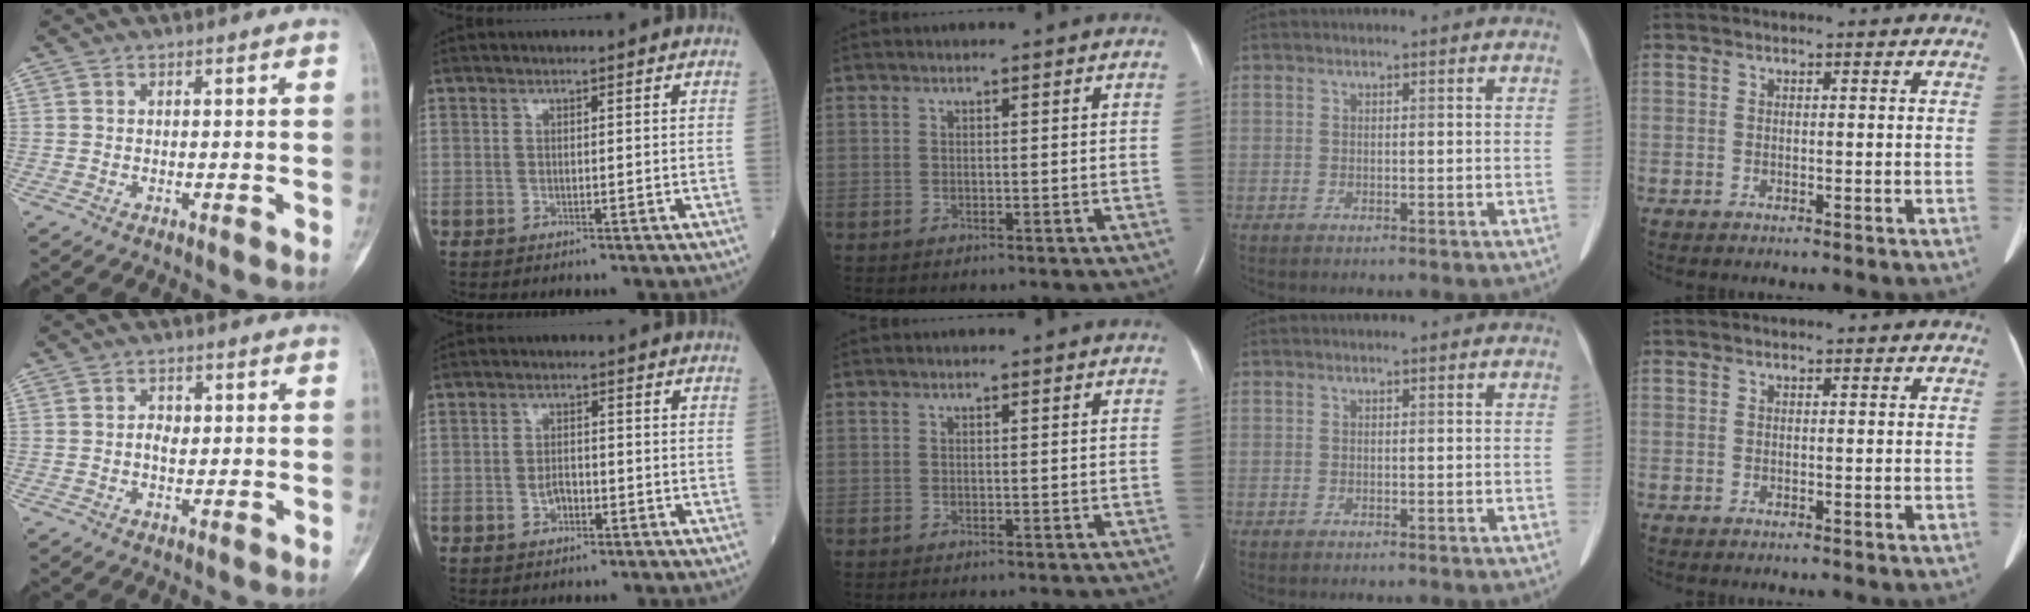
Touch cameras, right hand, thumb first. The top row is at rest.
{"thumb": {"total": 2.5, "force": [0.1, 1.8, 1.8], "torque": [-0.025, 0.002, -0.001]}, "index": {"total": 2.5, "force": [-0.9, 1.4, 1.9], "torque": [-0.033, 0.005, -0.014]}}